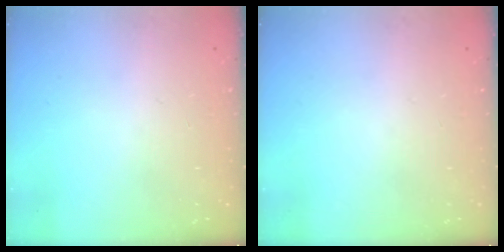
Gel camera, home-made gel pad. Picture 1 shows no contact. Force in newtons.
{"total": 0.0}